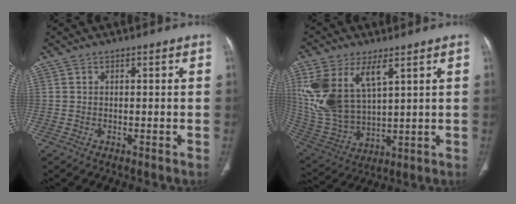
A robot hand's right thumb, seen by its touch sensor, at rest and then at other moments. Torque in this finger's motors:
{"motor_torque": [0.35, 4.05, 1.27, 1.50, 0.25]}